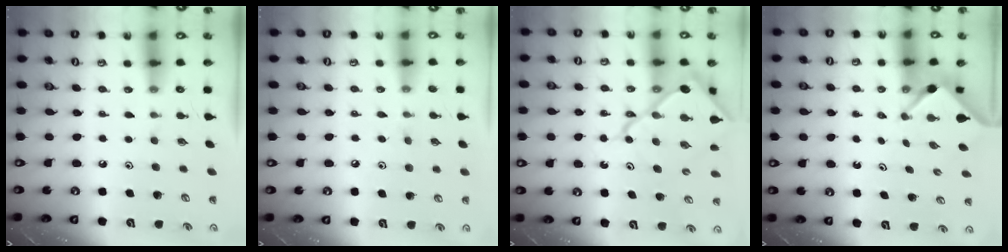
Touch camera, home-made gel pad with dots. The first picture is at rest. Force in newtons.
{"total": 4.6, "press": 4.6, "slide": 0.7}
{"total": 16.7, "press": 16.6, "slide": 1.9}
{"total": 3.3, "press": 3.2, "slide": 0.3}